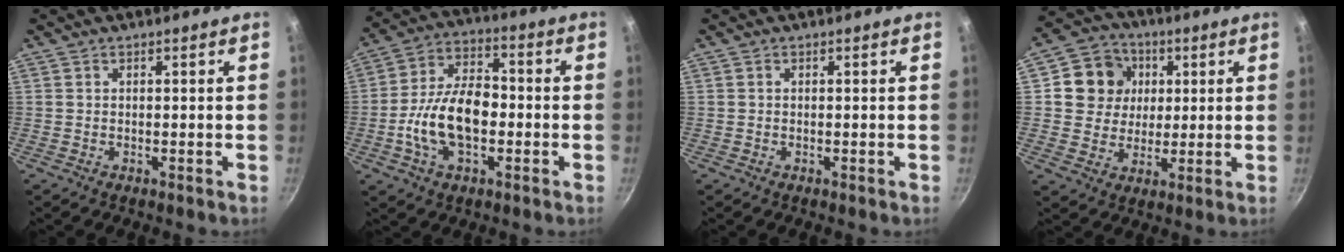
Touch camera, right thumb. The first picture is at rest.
{"total": 14.4, "force": [-2.8, 8.4, 11.4], "torque": [-0.189, 0.036, -0.061]}
{"total": 0.0}
{"total": 10.7, "force": [2.6, 9.7, 3.7], "torque": [-0.032, 0.008, 0.038]}